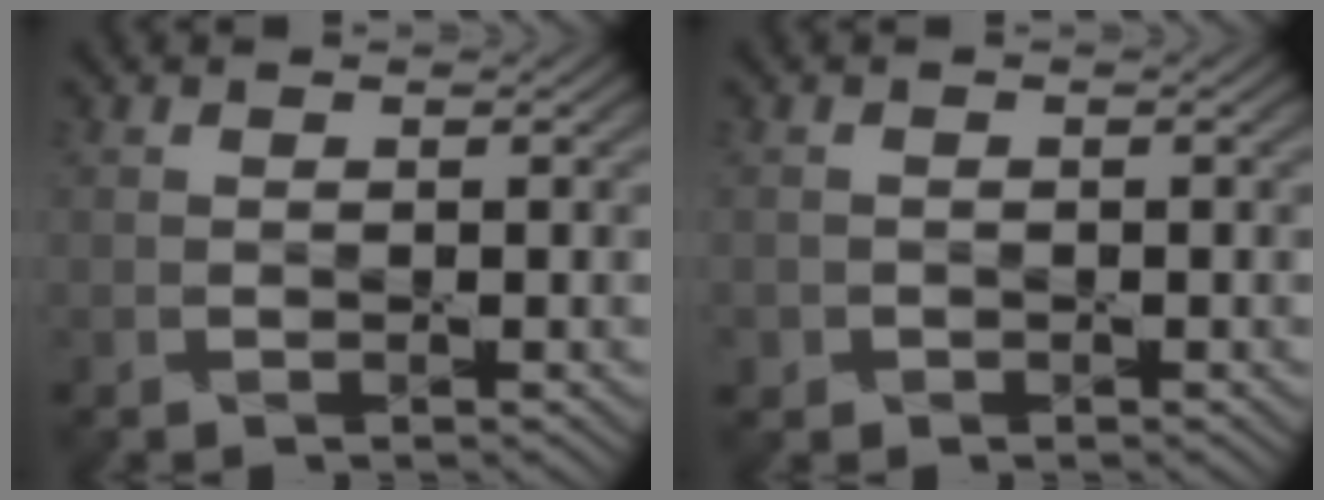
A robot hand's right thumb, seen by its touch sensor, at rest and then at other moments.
{"total": 1.0, "force": [-0.5, 0.9, 0.0], "torque": [0.004, -0.006, -0.013]}